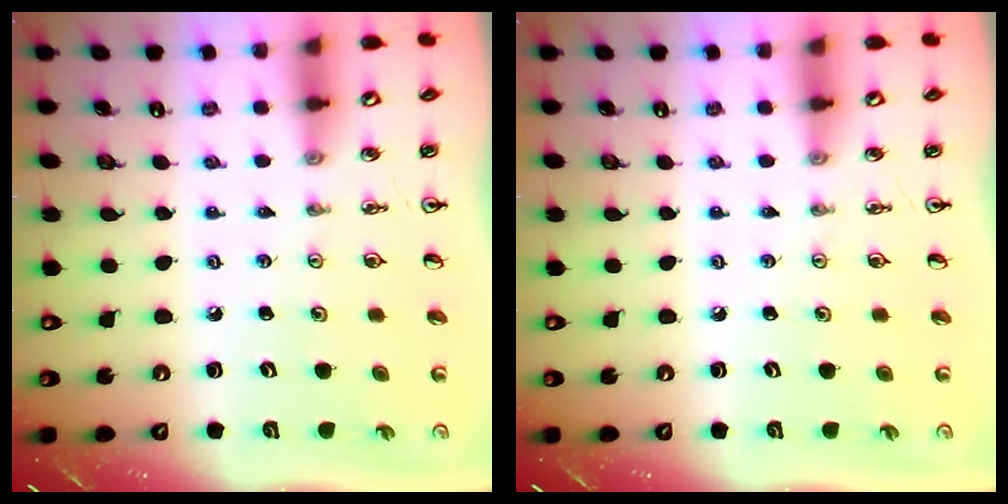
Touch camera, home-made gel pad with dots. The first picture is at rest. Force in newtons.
{"total": 0.0}